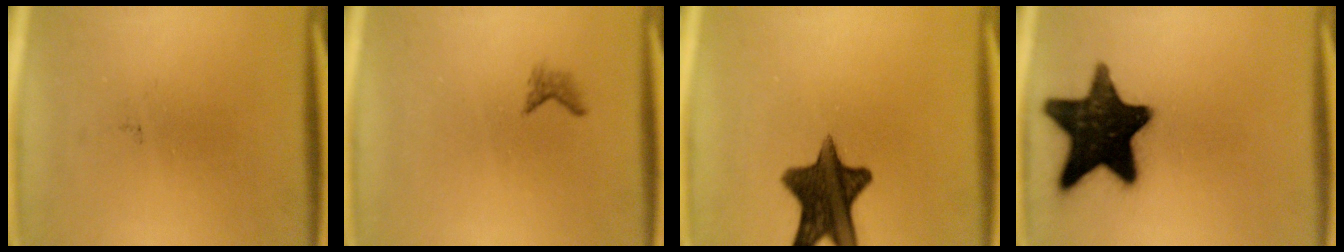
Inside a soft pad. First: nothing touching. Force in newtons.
{"total": 1.0}
{"total": 12.8}
{"total": 17.6}